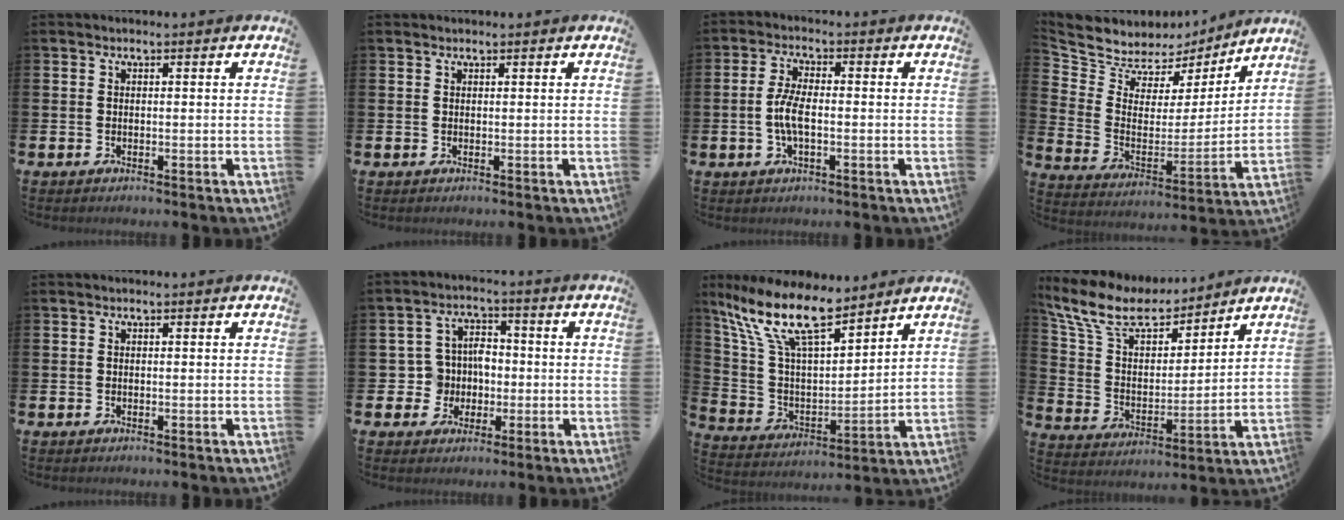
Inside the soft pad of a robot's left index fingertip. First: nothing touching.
{"total": 0.5, "force": [0.5, 0.1, 0.0], "torque": [0.003, -0.001, 0.009]}
{"total": 4.6, "force": [-0.5, 1.8, 4.2], "torque": [-0.085, 0.000, -0.015]}
{"total": 6.8, "force": [5.9, 3.3, -0.2], "torque": [-0.046, -0.049, 0.103]}
{"total": 0.0}
{"total": 5.4, "force": [-0.5, 5.1, 1.6], "torque": [-0.047, 0.010, -0.013]}
{"total": 13.1, "force": [10.3, 3.8, 7.2], "torque": [-0.180, -0.050, 0.184]}
{"total": 11.1, "force": [9.4, 4.2, 4.1], "torque": [-0.130, -0.053, 0.170]}